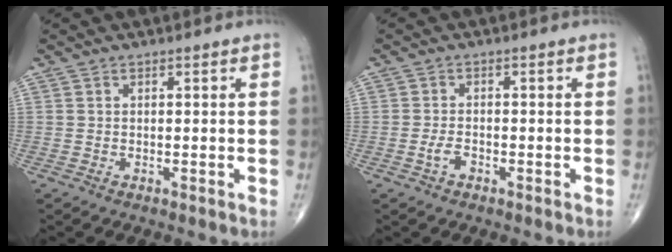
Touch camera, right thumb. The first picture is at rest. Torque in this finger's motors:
{"motor_torque": [-0.26, 0.28, -0.11, -0.07, 0.03]}